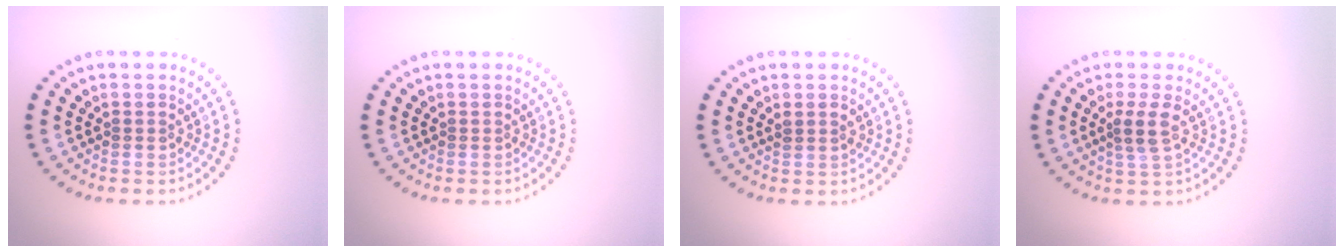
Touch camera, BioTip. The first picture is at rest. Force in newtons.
{"total": 0.0}
{"total": 0.8, "press": 0.7, "slide": 0.4}
{"total": 2.1, "press": 1.6, "slide": 1.2}